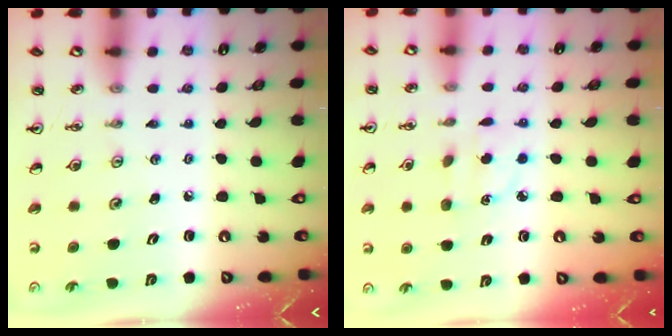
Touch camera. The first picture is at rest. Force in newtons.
{"total": 3.1, "press": 3.0, "slide": 0.7}